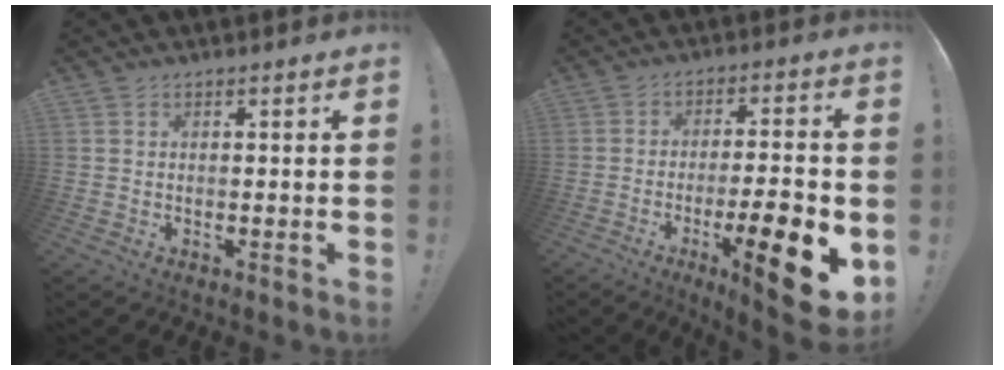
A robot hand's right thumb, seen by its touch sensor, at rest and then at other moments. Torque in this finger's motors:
{"motor_torque": [0.32, 0.76, 1.45, -1.32, 0.41]}